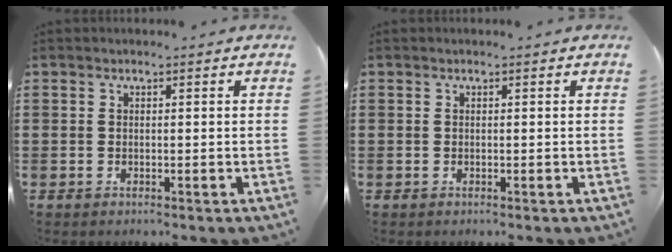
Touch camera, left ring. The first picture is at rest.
{"total": 0.0}